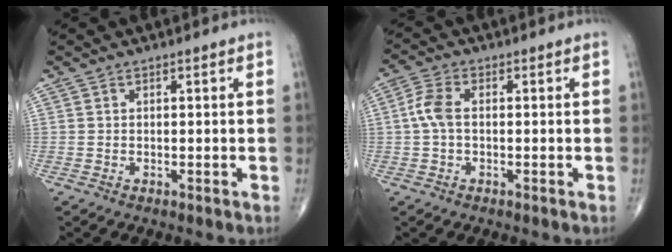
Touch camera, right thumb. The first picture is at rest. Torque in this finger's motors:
{"motor_torque": [-0.18, 0.28, 0.75, 0.15, 0.06]}